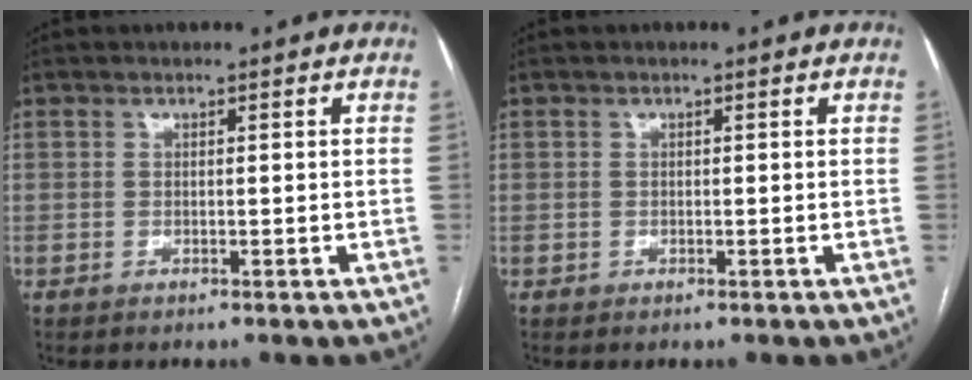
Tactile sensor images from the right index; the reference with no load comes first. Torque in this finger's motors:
{"motor_torque": [-0.86, 0.75, -1.00, -0.21]}